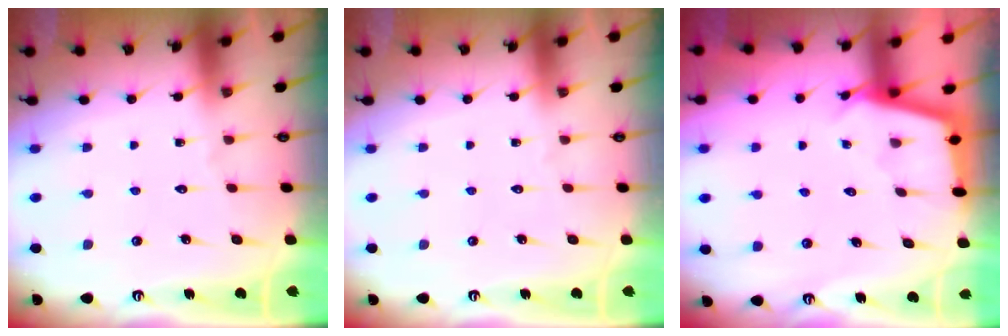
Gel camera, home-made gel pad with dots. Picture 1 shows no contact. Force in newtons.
{"total": 0.0}
{"total": 2.9, "press": 2.9, "slide": 0.3}